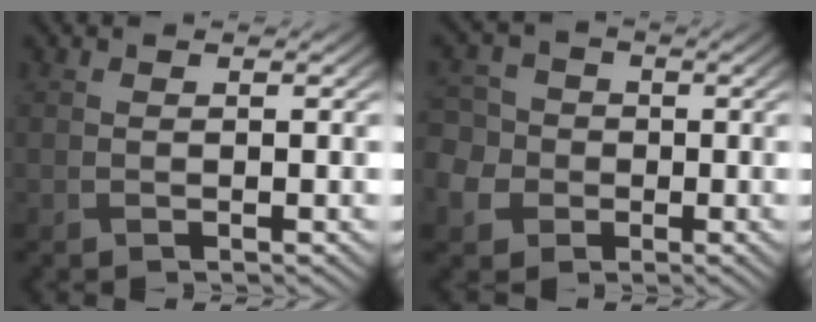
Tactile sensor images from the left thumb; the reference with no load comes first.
{"total": 7.8, "force": [-2.3, 7.0, 2.6], "torque": [-0.097, -0.013, -0.067]}